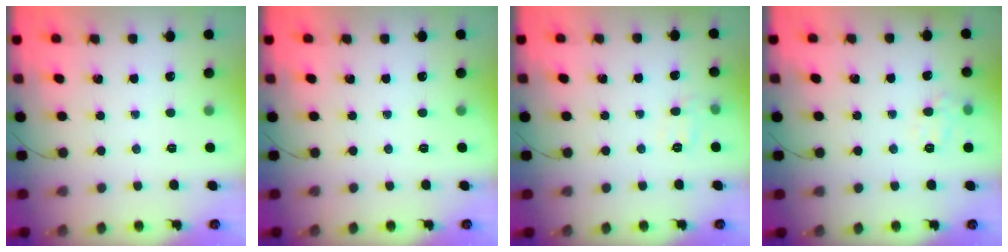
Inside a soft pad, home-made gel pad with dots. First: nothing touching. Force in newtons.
{"total": 0.0}
{"total": 7.1, "press": 6.9, "slide": 1.7}
{"total": 8.1, "press": 8.0, "slide": 1.2}